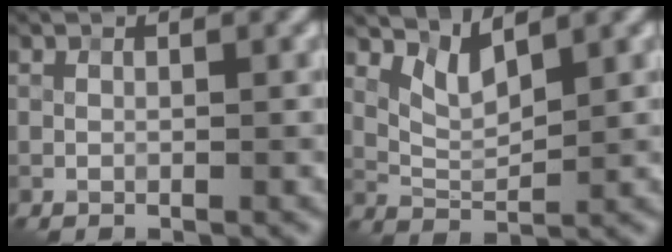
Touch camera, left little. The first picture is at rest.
{"total": 2.8, "force": [2.0, 0.9, 1.9], "torque": [-0.042, -0.010, 0.044]}